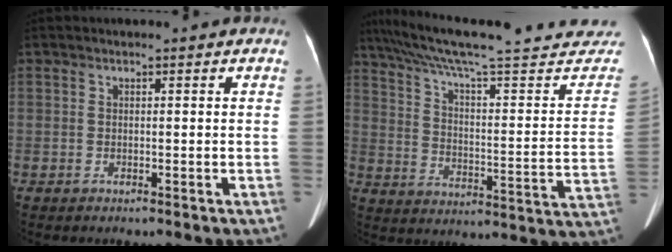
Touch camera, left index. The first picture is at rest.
{"total": 32.2, "force": [29.3, 2.5, 13.1], "torque": [-0.200, -0.098, 0.375]}